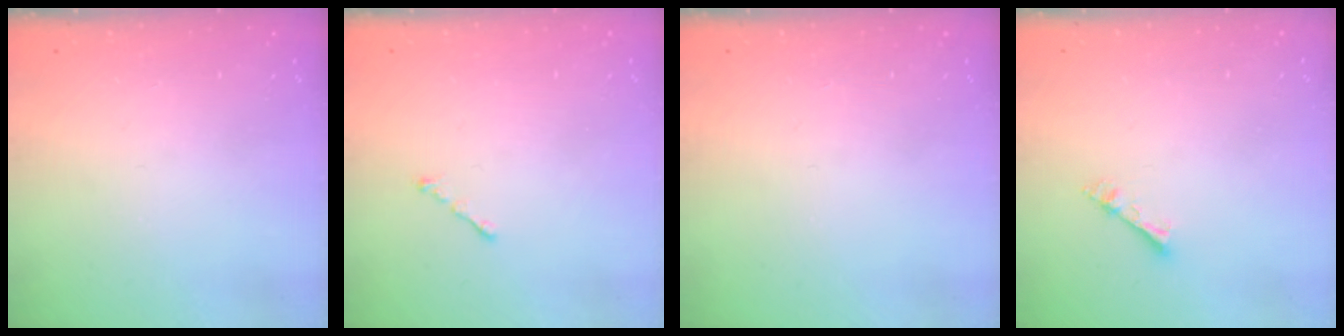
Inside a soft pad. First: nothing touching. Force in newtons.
{"total": 0.7, "press": 0.5, "slide": 0.5}
{"total": 0.0}
{"total": 4.4, "press": 4.4, "slide": 0.3}